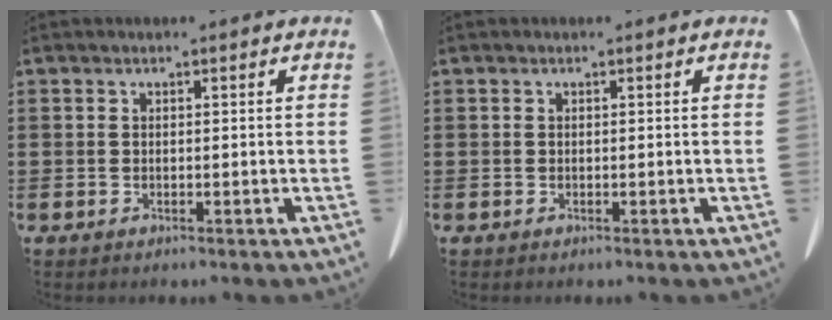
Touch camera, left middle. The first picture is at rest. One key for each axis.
{"total": 0.0}